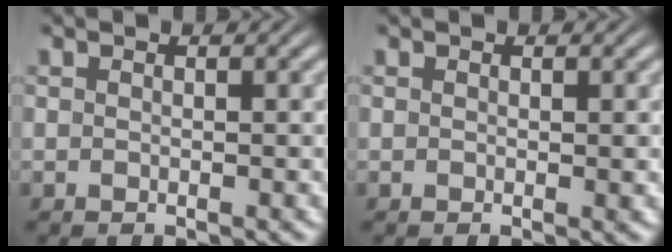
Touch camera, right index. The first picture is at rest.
{"total": 0.0}